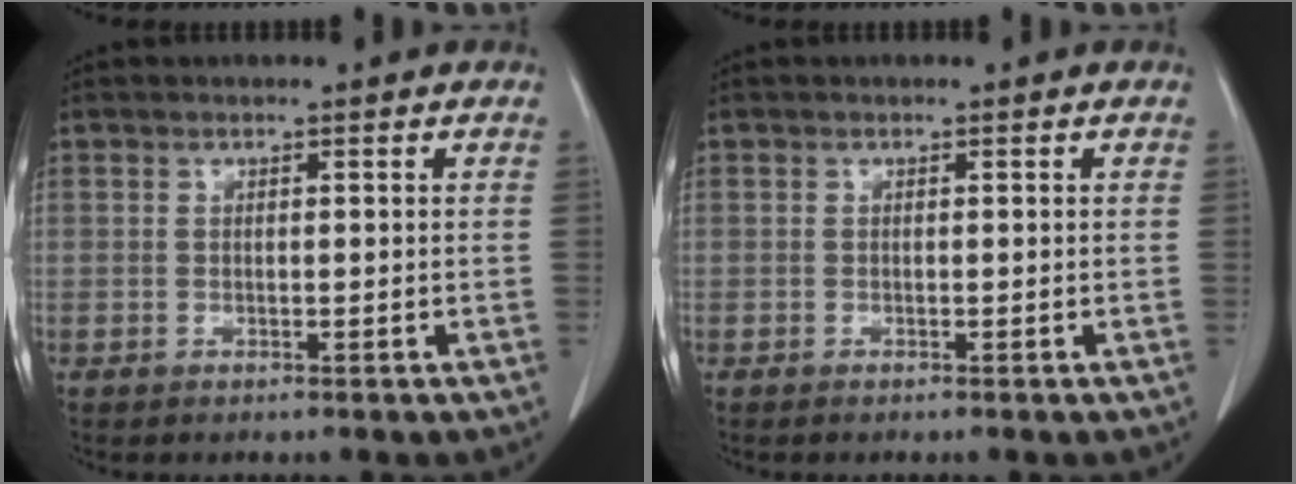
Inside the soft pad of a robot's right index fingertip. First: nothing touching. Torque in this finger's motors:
{"motor_torque": [0.09, -0.12, -0.01, 0.02]}